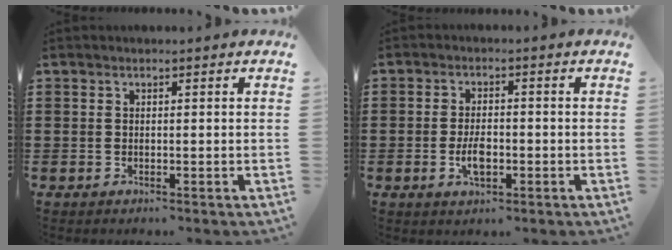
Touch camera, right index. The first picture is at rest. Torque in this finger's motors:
{"motor_torque": [2.14, 0.00, 0.69, 0.11]}